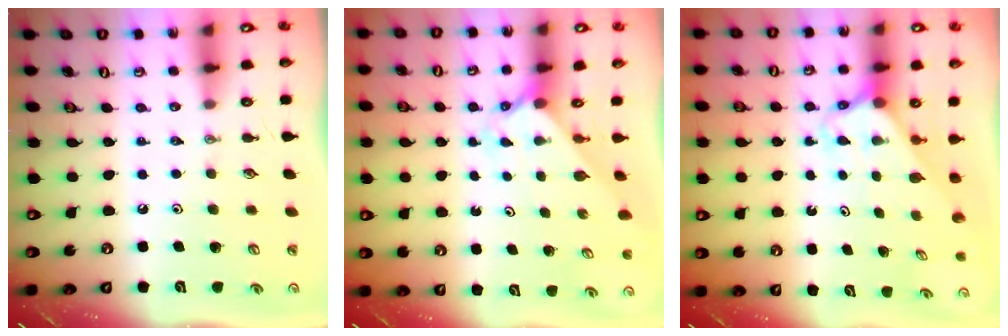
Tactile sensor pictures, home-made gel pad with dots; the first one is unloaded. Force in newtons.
{"total": 2.0, "press": 2.0, "slide": 0.2}
{"total": 2.5, "press": 2.5, "slide": 0.1}